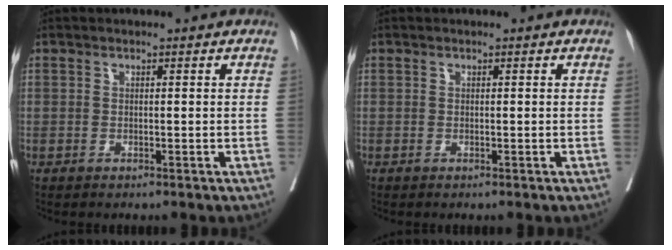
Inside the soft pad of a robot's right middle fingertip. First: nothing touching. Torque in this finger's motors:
{"motor_torque": [-0.04, -0.05, -0.01, 0.00]}